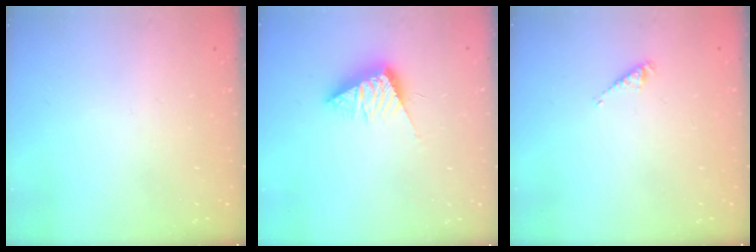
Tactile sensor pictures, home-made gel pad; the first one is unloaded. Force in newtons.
{"total": 9.4, "press": 9.4, "slide": 0.5}
{"total": 2.8, "press": 2.8, "slide": 0.5}